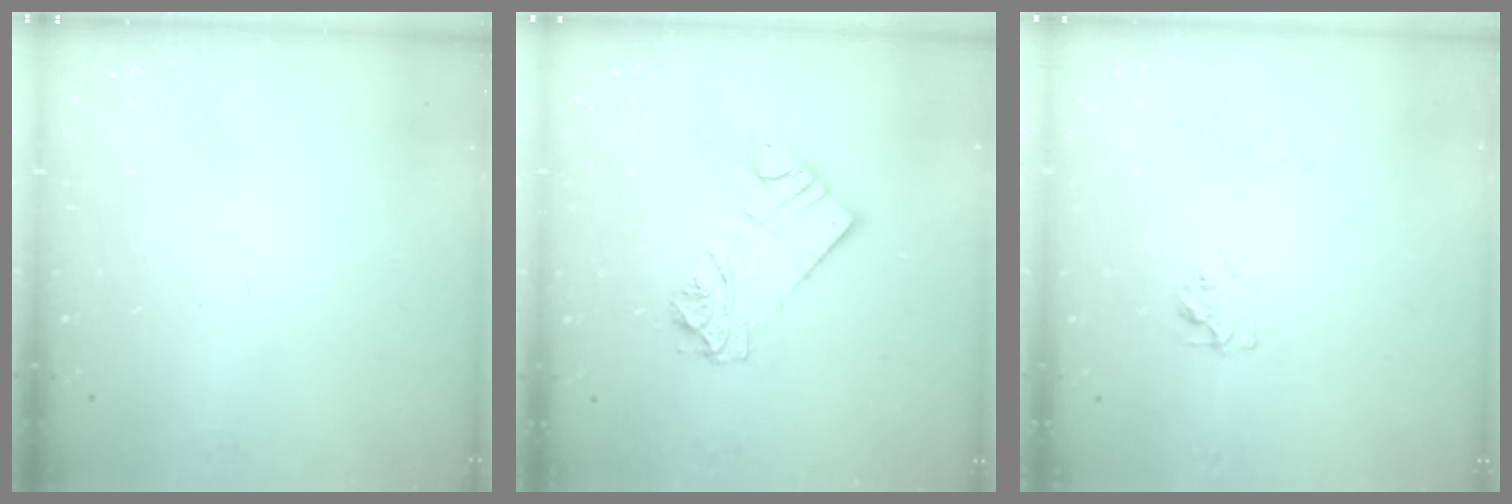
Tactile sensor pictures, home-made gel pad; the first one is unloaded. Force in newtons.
{"total": 10.9, "press": 10.9, "slide": 0.8}
{"total": 5.1, "press": 5.0, "slide": 0.8}